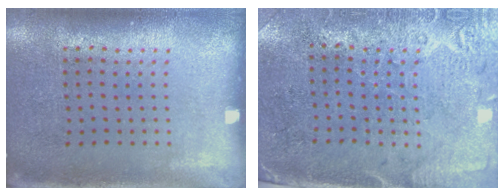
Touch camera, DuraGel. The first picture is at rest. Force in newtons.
{"total": 2.7, "press": 2.4, "slide": 1.4}